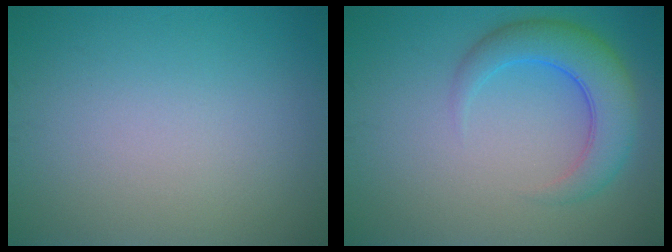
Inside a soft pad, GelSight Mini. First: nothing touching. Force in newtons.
{"total": 5.1, "press": 5.1, "slide": 0.2}